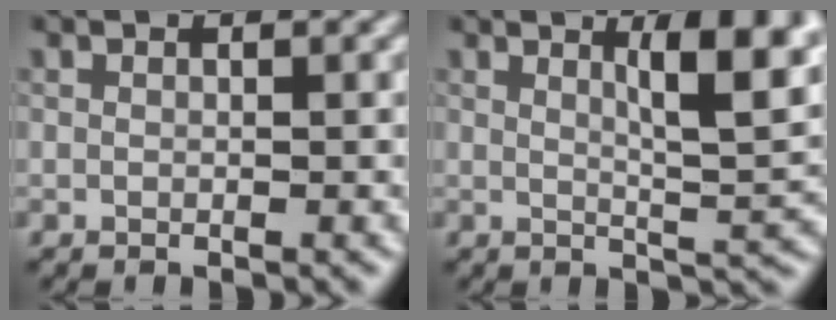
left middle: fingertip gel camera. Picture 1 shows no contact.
{"total": 6.8, "force": [2.5, 1.6, 6.1], "torque": [-0.072, 0.001, 0.039]}